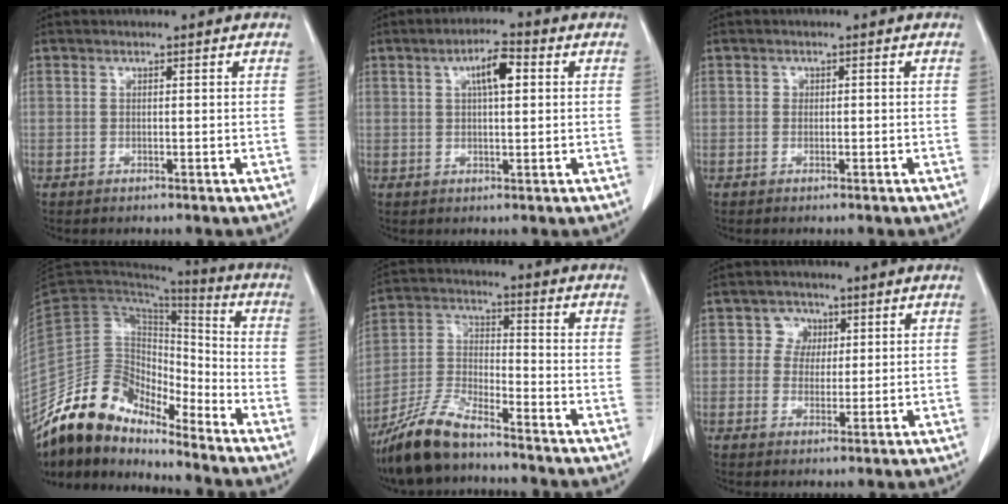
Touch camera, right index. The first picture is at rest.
{"total": 5.4, "force": [1.6, 1.5, 4.9], "torque": [-0.086, 0.009, 0.026]}
{"total": 0.8, "force": [0.0, 0.6, 0.4], "torque": [-0.005, 0.001, -0.003]}
{"total": 13.9, "force": [-12.2, 5.1, 4.2], "torque": [-0.064, 0.056, -0.231]}
{"total": 10.7, "force": [-8.6, 2.2, 5.9], "torque": [-0.129, -0.011, -0.171]}
{"total": 3.6, "force": [1.1, 3.3, 0.7], "torque": [-0.002, 0.008, 0.014]}